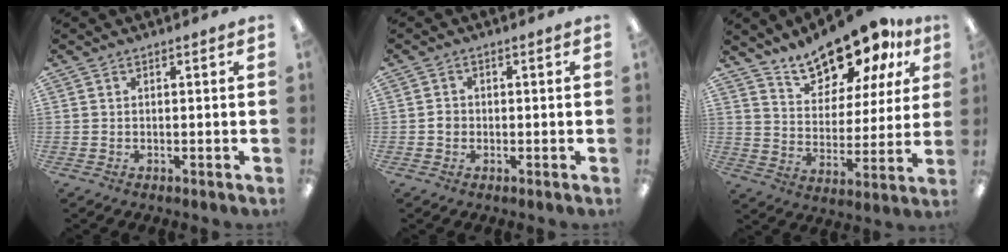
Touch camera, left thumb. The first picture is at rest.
{"total": 1.6, "force": [-0.3, 1.4, 0.8], "torque": [-0.015, 0.006, -0.008]}
{"total": 16.0, "force": [13.5, 6.3, 5.9], "torque": [-0.097, -0.099, 0.241]}